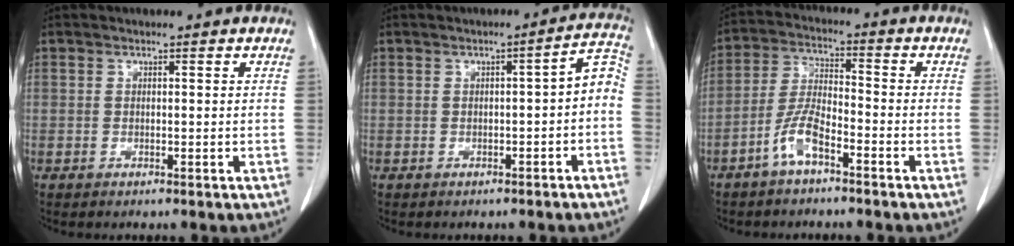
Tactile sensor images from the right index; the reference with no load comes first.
{"total": 5.0, "force": [-1.3, 1.3, 4.7], "torque": [-0.053, 0.026, -0.018]}
{"total": 6.4, "force": [-3.9, 1.5, 4.8], "torque": [-0.107, 0.006, -0.078]}